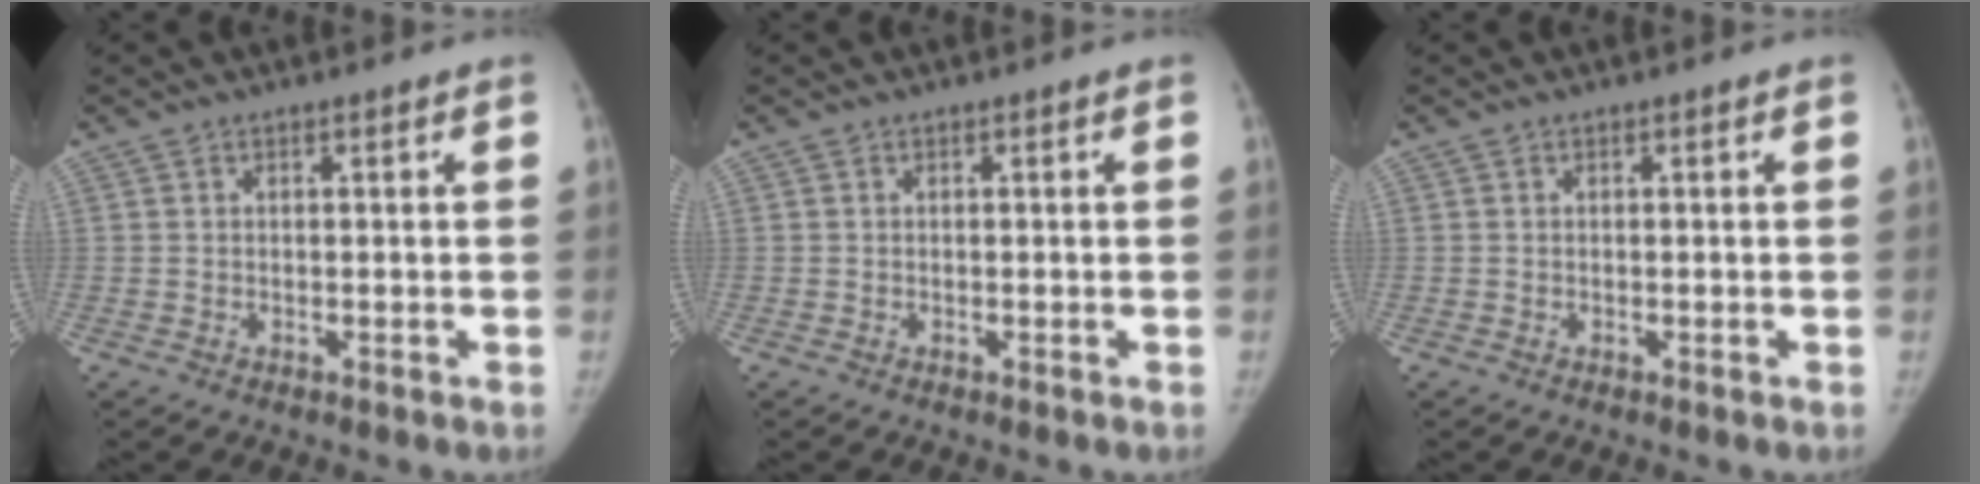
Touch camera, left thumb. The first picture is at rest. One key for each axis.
{"total": 0.0}
{"total": 0.0}